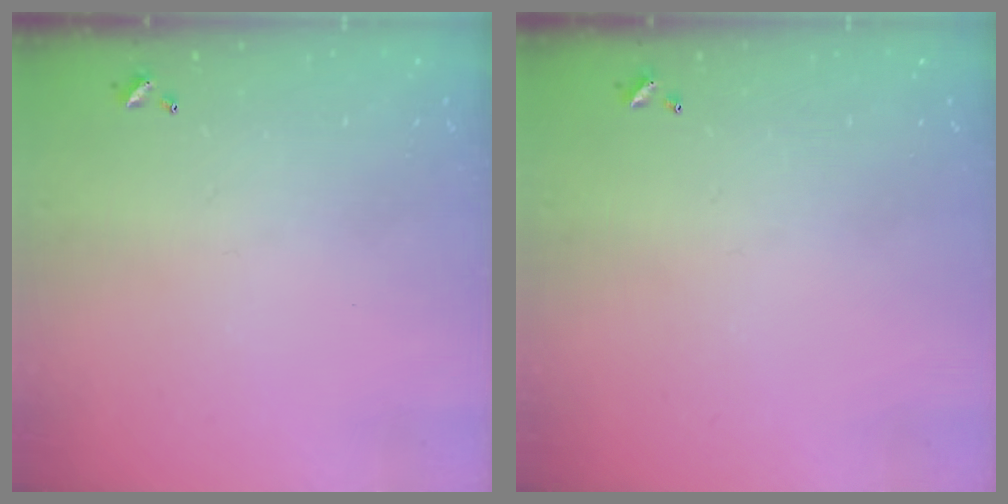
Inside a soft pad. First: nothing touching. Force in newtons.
{"total": 0.0}